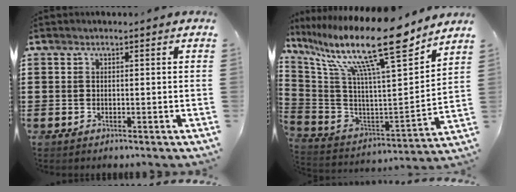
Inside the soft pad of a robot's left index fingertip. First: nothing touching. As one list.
[{"total": 18.1, "force": [12.8, 2.7, 12.5], "torque": [-0.245, -0.078, 0.203]}]